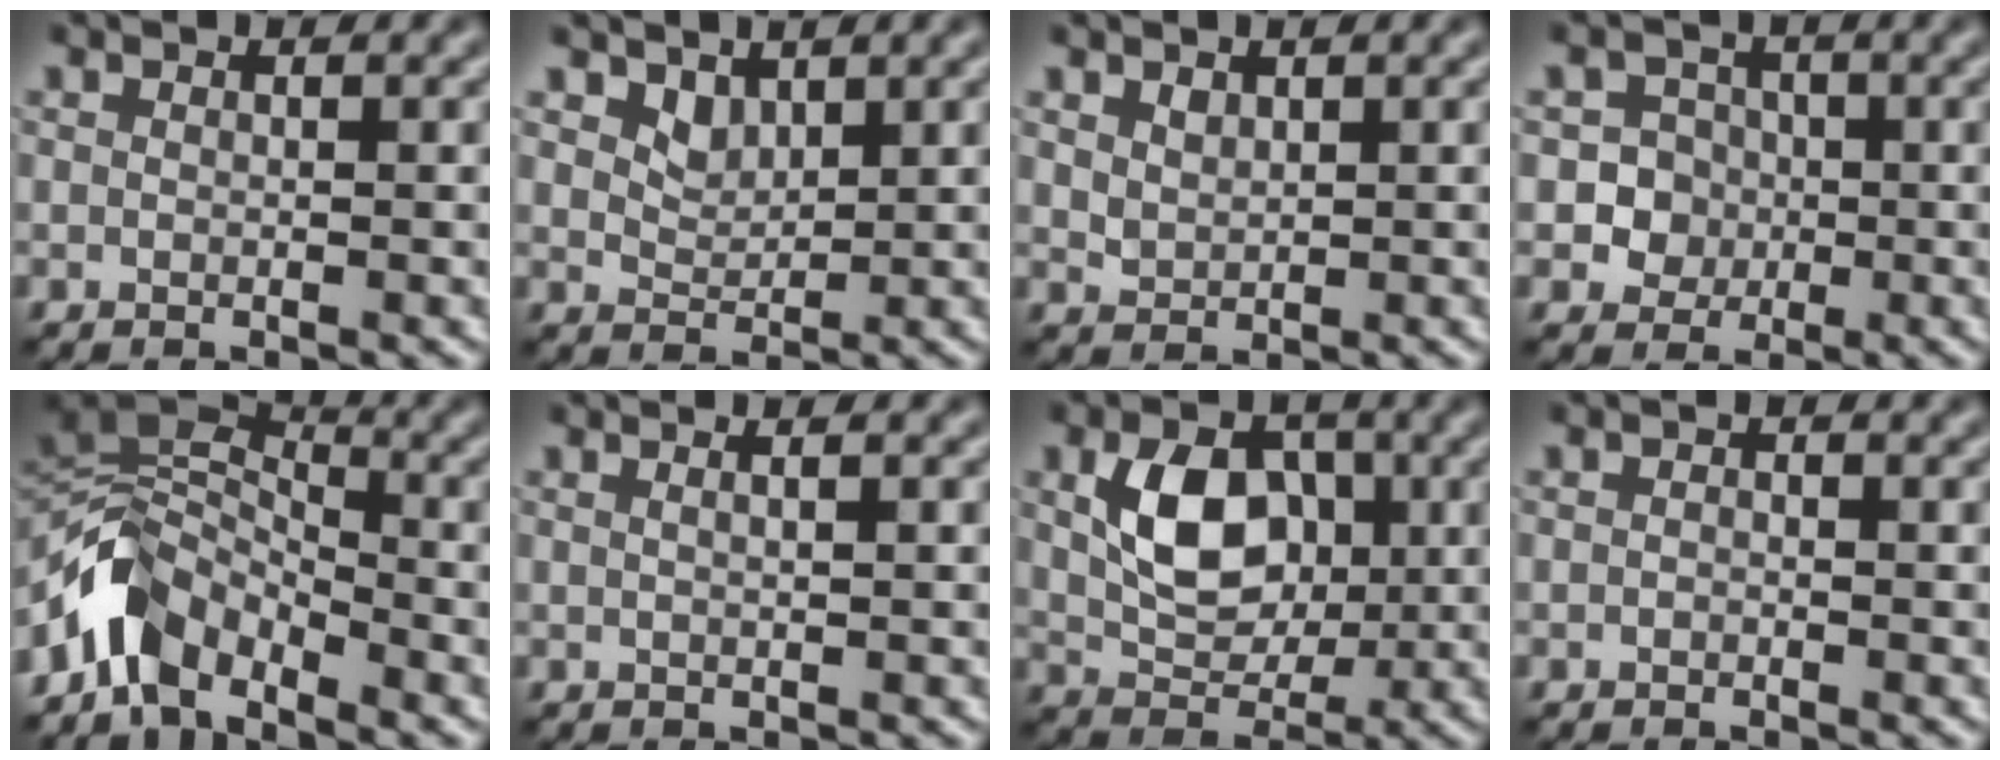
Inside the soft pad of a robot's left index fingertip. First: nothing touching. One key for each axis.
{"total": 1.5, "fx": 1.1, "fy": 0.9, "fz": 0.5, "tx": -0.018, "ty": -0.010, "tz": 0.024}
{"total": 1.2, "fx": 0.7, "fy": 0.8, "fz": 0.5, "tx": -0.017, "ty": -0.006, "tz": 0.019}
{"total": 3.5, "fx": -0.6, "fy": 3.3, "fz": 0.7, "tx": 0.004, "ty": 0.010, "tz": -0.018}
{"total": 5.9, "fx": -4.3, "fy": 2.8, "fz": 3.1, "tx": -0.053, "ty": 0.002, "tz": -0.098}
{"total": 1.2, "fx": 0.3, "fy": 0.4, "fz": 1.1, "tx": -0.012, "ty": -0.005, "tz": -0.002}
{"total": 6.1, "fx": 0.8, "fy": 4.3, "fz": 4.2, "tx": -0.087, "ty": -0.006, "tz": 0.016}
{"total": 0.6, "fx": -0.2, "fy": 0.4, "fz": 0.4, "tx": -0.009, "ty": -0.006, "tz": -0.006}